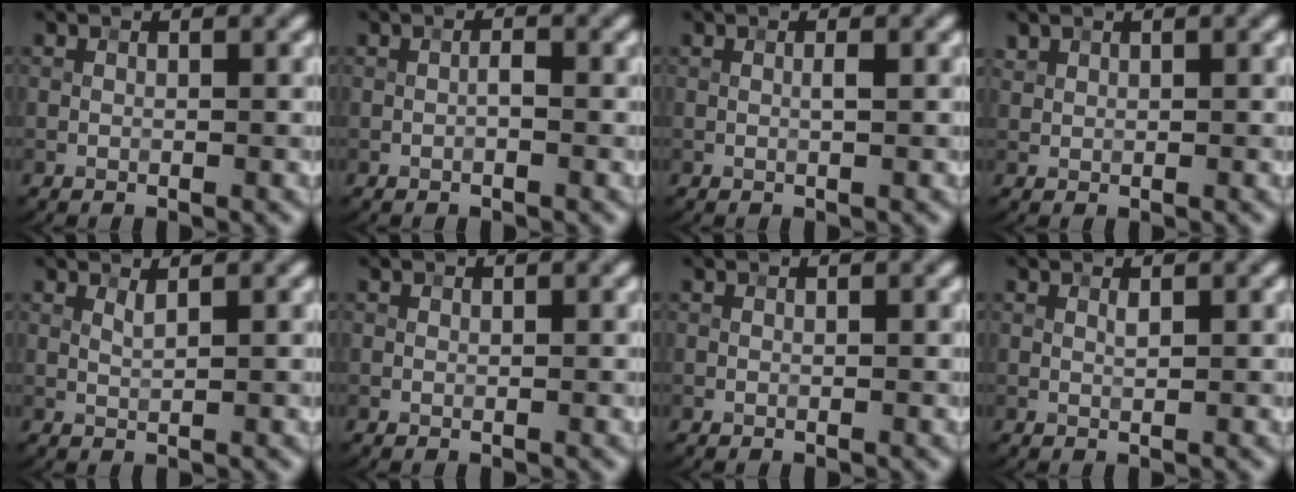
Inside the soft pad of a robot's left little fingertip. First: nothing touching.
{"total": 0.7, "force": [-0.3, 0.2, 0.6], "torque": [-0.013, 0.002, -0.005]}
{"total": 0.6, "force": [0.0, 0.0, 0.6], "torque": [-0.013, 0.001, 0.001]}
{"total": 0.7, "force": [0.6, 0.3, 0.1], "torque": [-0.004, -0.001, 0.018]}
{"total": 0.8, "force": [0.6, 0.0, 0.6], "torque": [-0.013, -0.001, 0.011]}
{"total": 0.0}
{"total": 0.0}
{"total": 0.5, "force": [0.3, 0.1, 0.4], "torque": [-0.009, -0.001, 0.005]}